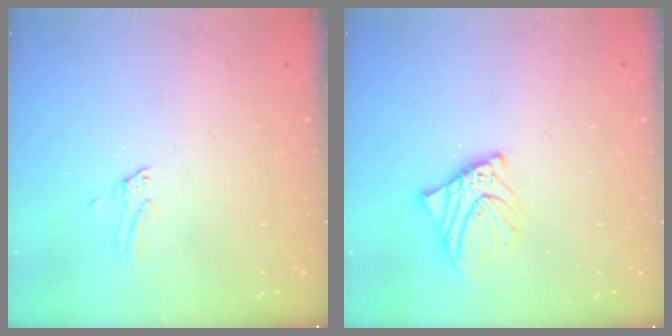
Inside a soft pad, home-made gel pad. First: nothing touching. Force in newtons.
{"total": 9.0, "press": 8.9, "slide": 1.4}